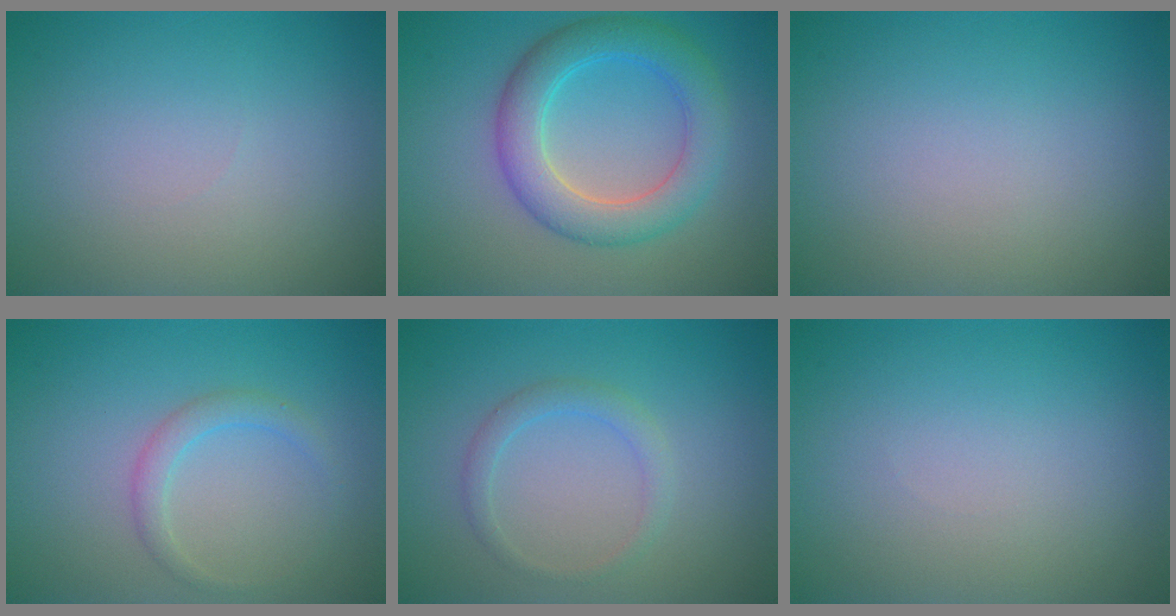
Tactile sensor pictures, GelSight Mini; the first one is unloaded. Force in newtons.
{"total": 5.5, "press": 5.5, "slide": 0.2}
{"total": 0.0}
{"total": 1.7, "press": 1.7, "slide": 0.1}
{"total": 1.7, "press": 1.7, "slide": 0.1}
{"total": 0.0}